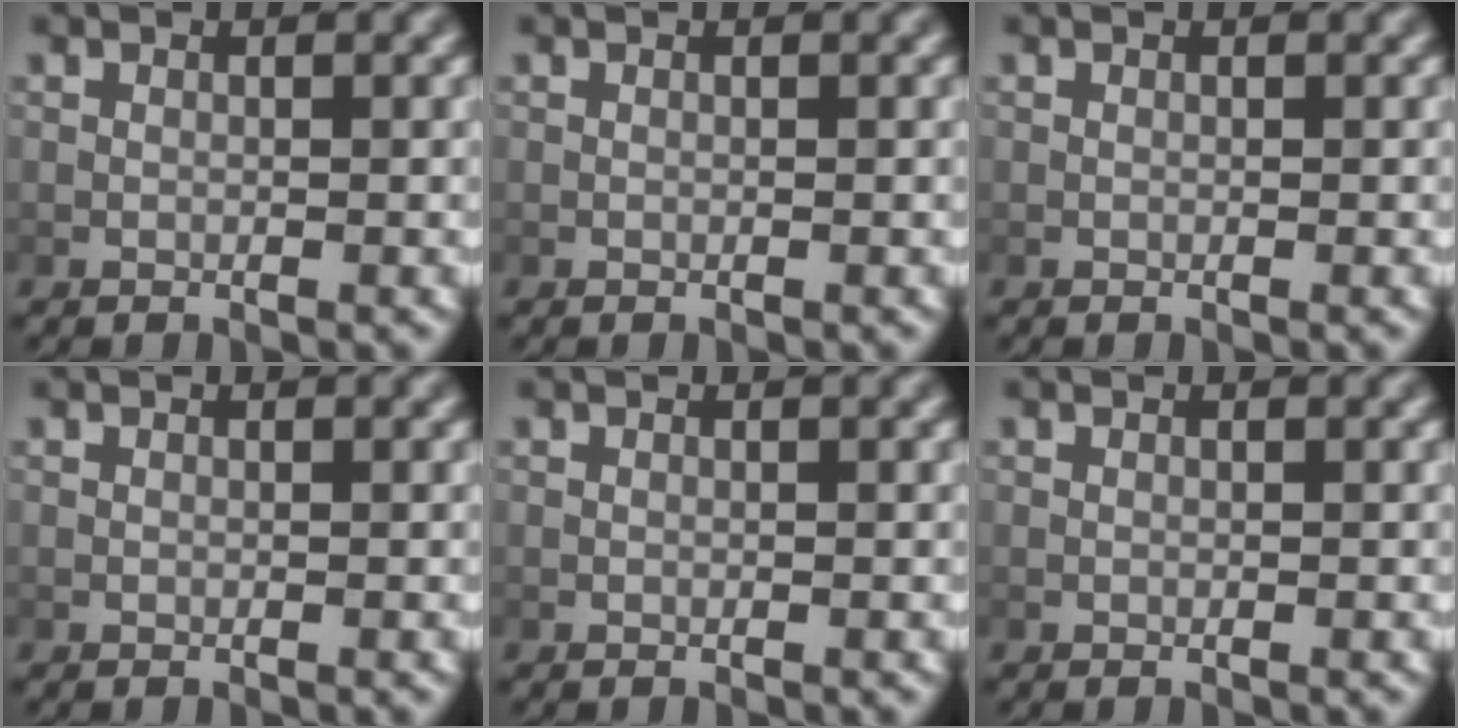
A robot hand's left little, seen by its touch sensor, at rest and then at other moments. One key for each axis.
{"total": 0.0}
{"total": 0.0}
{"total": 0.0}
{"total": 0.0}
{"total": 0.0}